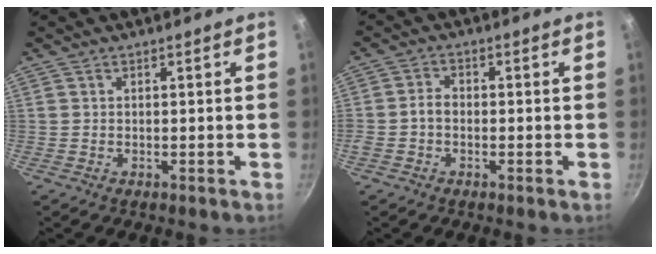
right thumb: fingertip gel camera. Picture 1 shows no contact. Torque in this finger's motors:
{"motor_torque": [0.77, 0.74, 0.47, -0.14, 0.06]}